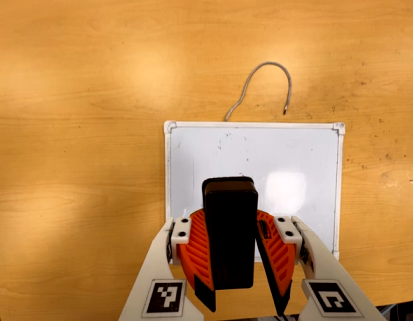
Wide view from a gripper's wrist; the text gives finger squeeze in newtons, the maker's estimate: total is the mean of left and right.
{"total": 9.6, "left": 9.9, "right": 9.2}